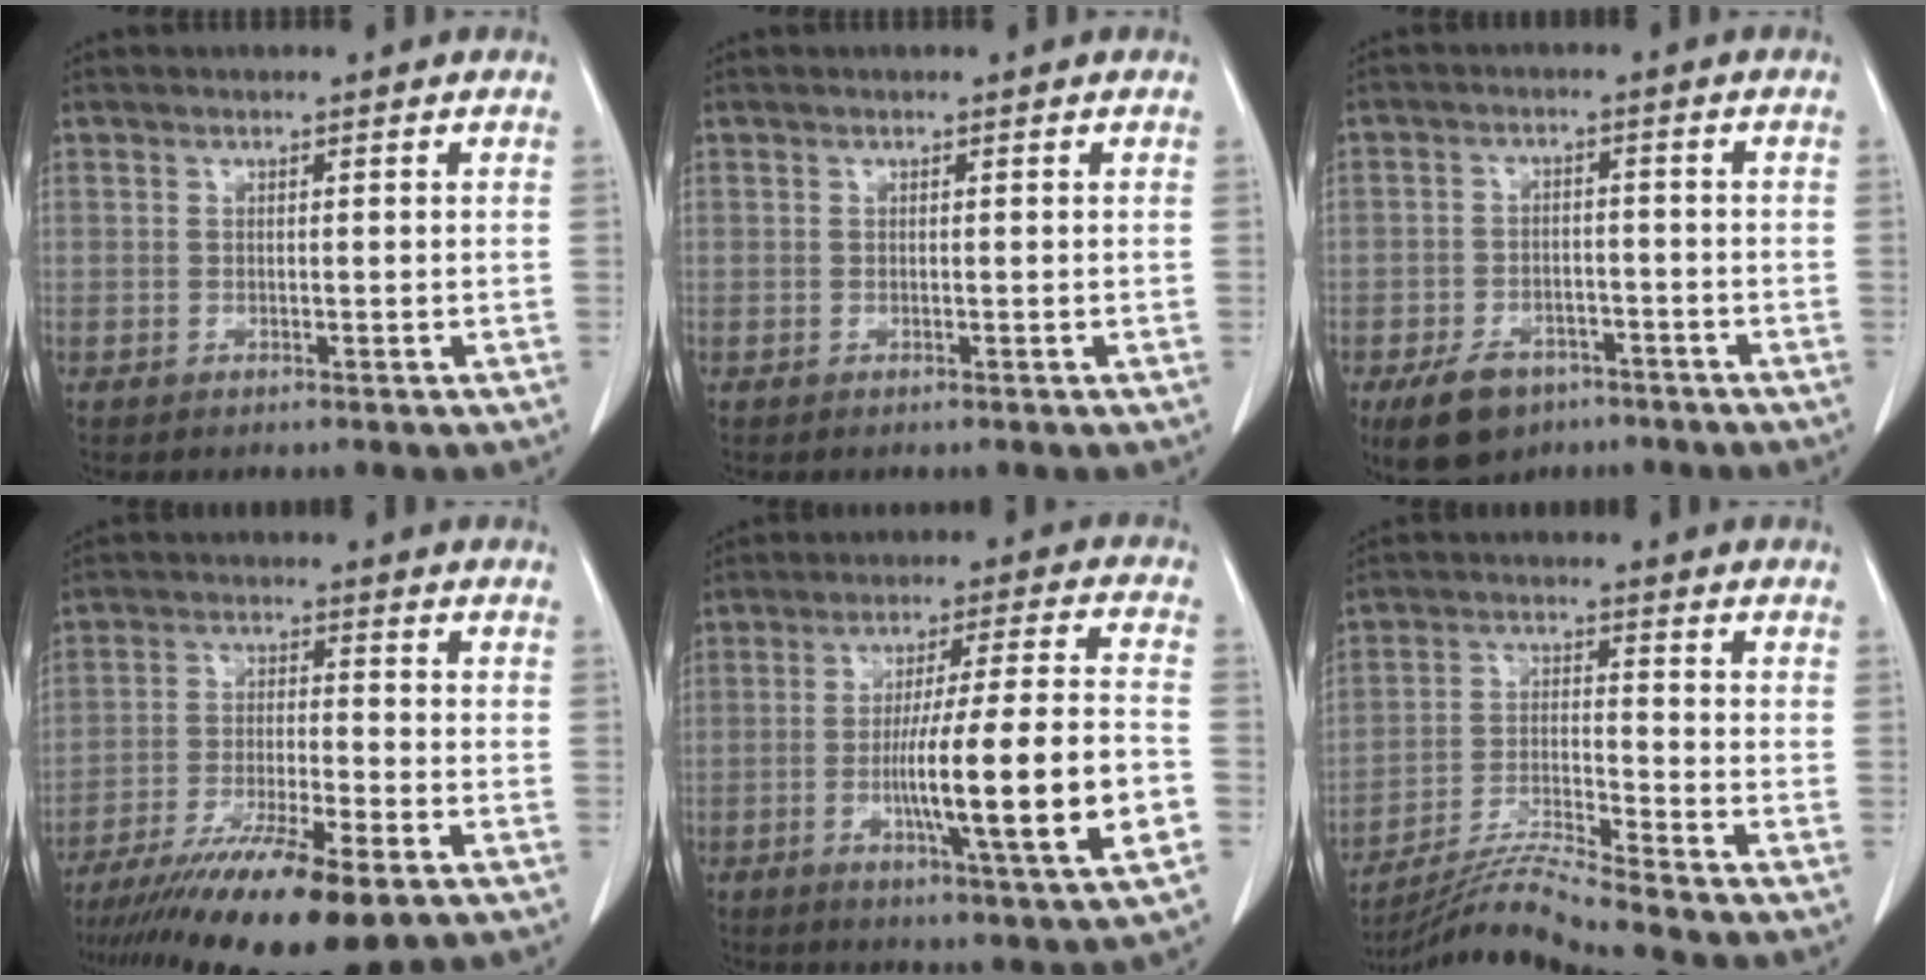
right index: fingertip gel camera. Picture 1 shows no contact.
{"total": 0.0}
{"total": 8.1, "force": [-5.3, 5.0, 3.4], "torque": [-0.069, 0.000, -0.080]}
{"total": 15.4, "force": [-10.8, 1.5, 10.9], "torque": [-0.189, -0.037, -0.183]}
{"total": 17.2, "force": [-4.2, -0.1, 16.7], "torque": [-0.261, -0.005, -0.066]}
{"total": 9.2, "force": [-8.4, -2.7, 2.7], "torque": [-0.050, -0.015, -0.159]}